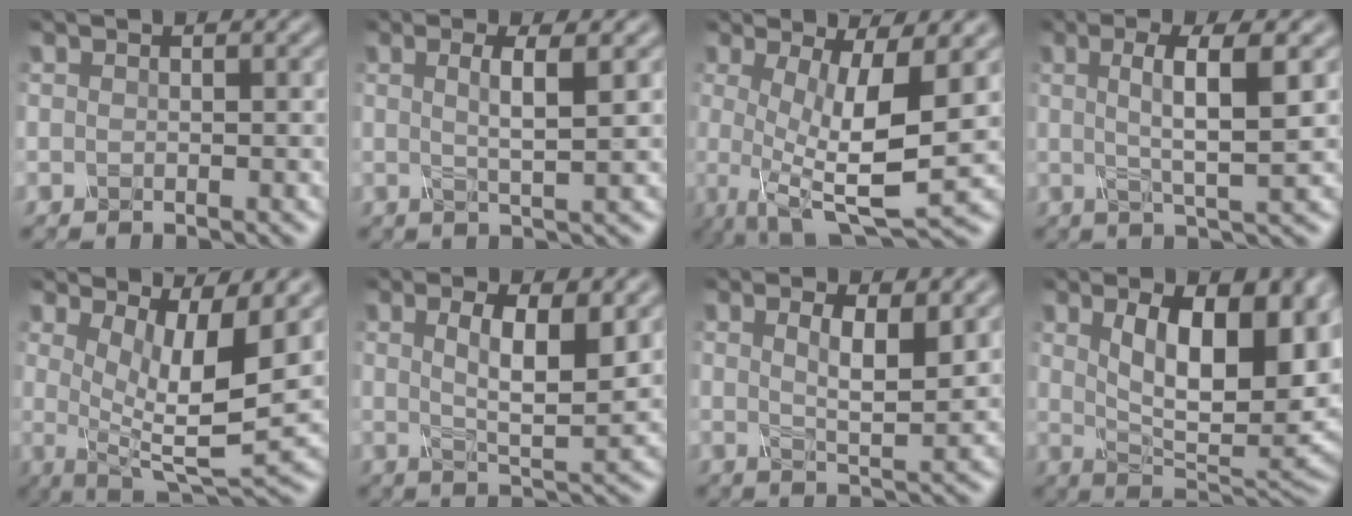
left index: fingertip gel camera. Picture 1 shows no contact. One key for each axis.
{"total": 3.1, "fx": 0.3, "fy": 0.4, "fz": 3.0, "tx": -0.056, "ty": -0.001, "tz": 0.011}
{"total": 8.4, "fx": -0.9, "fy": 2.4, "fz": 8.0, "tx": -0.147, "ty": -0.014, "tz": -0.006}
{"total": 5.6, "fx": 0.7, "fy": 1.0, "fz": 5.4, "tx": -0.087, "ty": 0.003, "tz": 0.017}
{"total": 7.9, "fx": 1.4, "fy": 2.4, "fz": 7.5, "tx": -0.126, "ty": -0.012, "tz": 0.034}
{"total": 5.4, "fx": 1.0, "fy": 1.3, "fz": 5.1, "tx": -0.087, "ty": -0.005, "tz": 0.026}
{"total": 3.6, "fx": 0.8, "fy": 0.8, "fz": 3.5, "tx": -0.063, "ty": -0.009, "tz": 0.022}
{"total": 10.9, "fx": 2.6, "fy": 4.3, "fz": 9.7, "tx": -0.140, "ty": -0.008, "tz": 0.048}